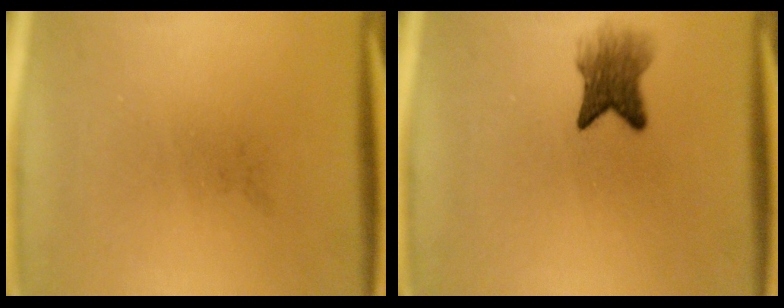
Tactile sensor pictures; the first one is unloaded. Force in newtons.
{"total": 4.8}